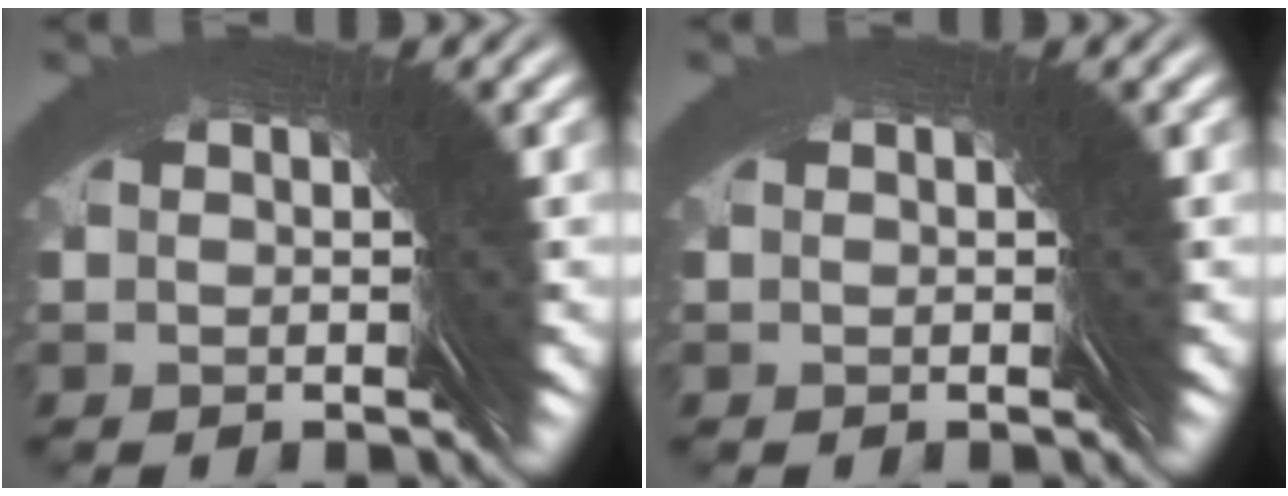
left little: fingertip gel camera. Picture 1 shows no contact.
{"total": 0.0}